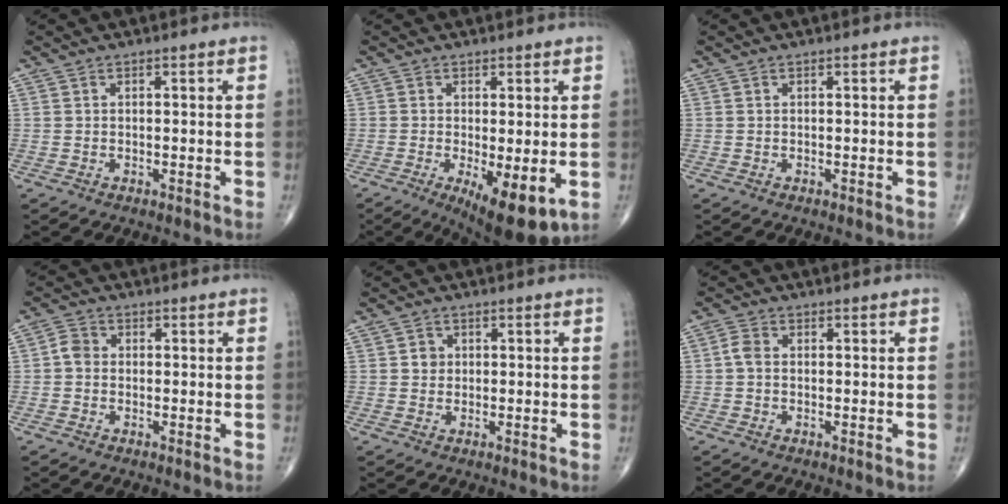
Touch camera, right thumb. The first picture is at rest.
{"total": 10.4, "force": [-3.0, 3.4, 9.3], "torque": [-0.135, -0.023, -0.036]}
{"total": 0.0}
{"total": 2.6, "force": [-0.3, 2.2, 1.4], "torque": [-0.016, 0.008, -0.013]}
{"total": 1.9, "force": [0.2, 1.8, 0.7], "torque": [0.002, 0.004, 0.002]}
{"total": 2.2, "force": [-0.2, 1.5, 1.6], "torque": [-0.029, 0.005, -0.009]}